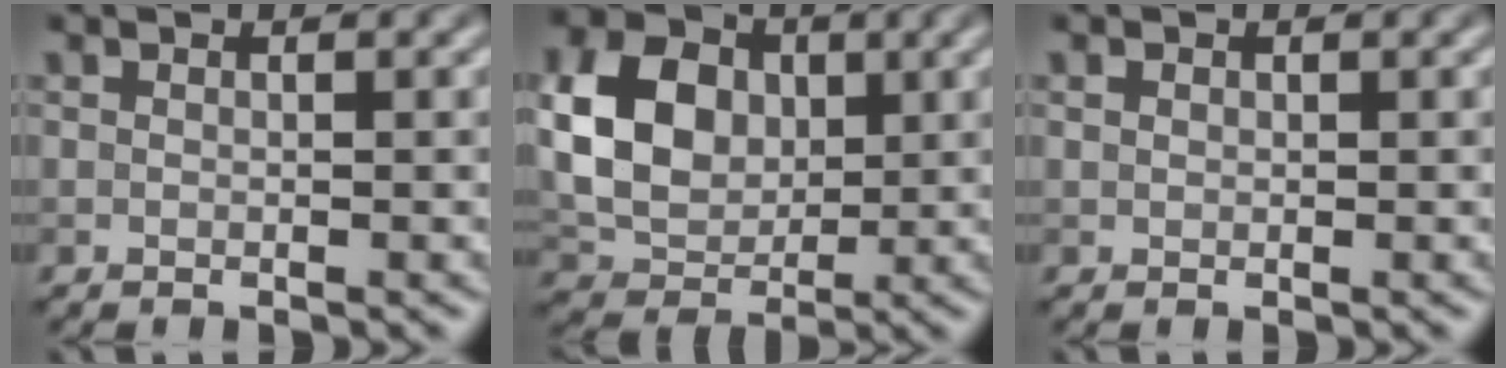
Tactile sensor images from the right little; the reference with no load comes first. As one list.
[{"total": 8.2, "force": [1.2, 6.1, 5.4], "torque": [-0.116, 0.008, 0.017]}, {"total": 0.5, "force": [0.2, 0.5, 0.2], "torque": [-0.002, 0.000, 0.004]}]